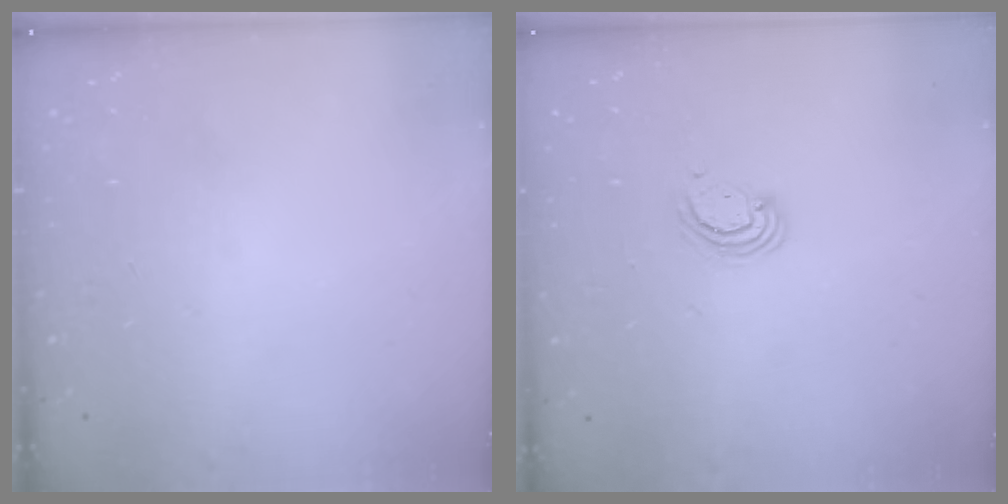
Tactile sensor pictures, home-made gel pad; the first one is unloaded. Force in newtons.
{"total": 3.2, "press": 3.1, "slide": 0.3}